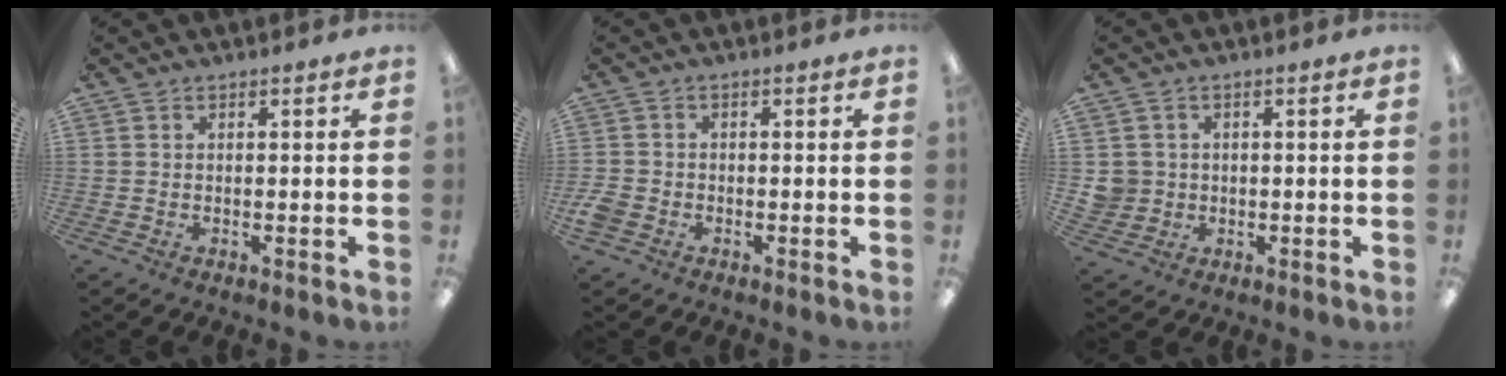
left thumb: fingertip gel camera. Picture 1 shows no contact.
{"total": 2.7, "force": [-1.5, 2.1, 0.9], "torque": [-0.018, 0.004, -0.029]}
{"total": 3.9, "force": [0.0, 3.9, 0.1], "torque": [-0.002, 0.006, 0.001]}